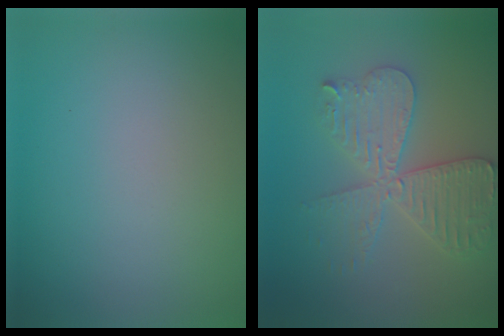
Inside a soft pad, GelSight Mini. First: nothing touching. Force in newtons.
{"total": 5.7, "press": 5.6, "slide": 0.9}